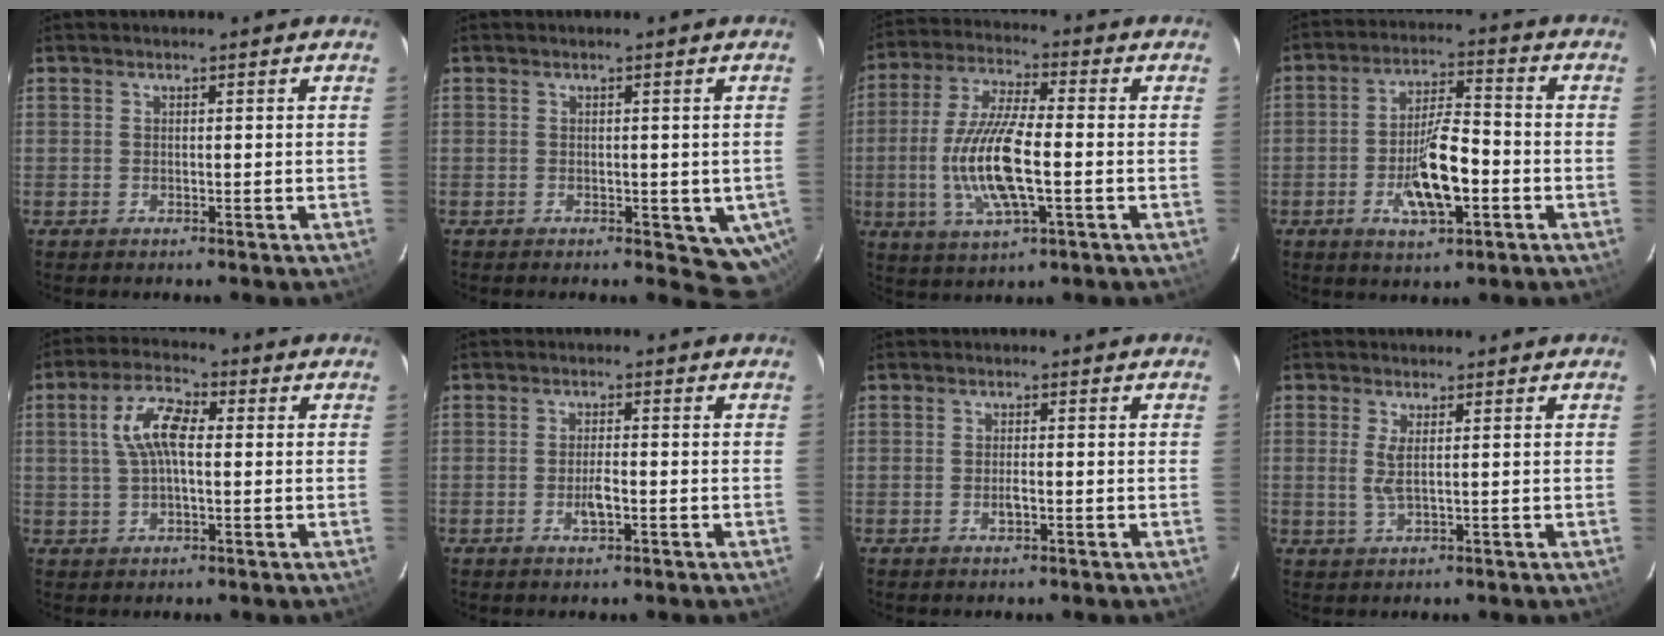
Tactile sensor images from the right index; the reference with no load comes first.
{"total": 5.6, "force": [-1.8, 3.8, 3.7], "torque": [-0.030, 0.002, -0.016]}
{"total": 14.1, "force": [-2.3, 4.0, 13.3], "torque": [-0.277, -0.005, -0.045]}
{"total": 10.7, "force": [-3.5, 3.3, 9.6], "torque": [-0.180, -0.002, -0.058]}
{"total": 7.8, "force": [1.0, 3.4, 7.0], "torque": [-0.141, 0.019, 0.019]}
{"total": 2.9, "force": [-1.1, 0.9, 2.5], "torque": [-0.047, -0.002, -0.018]}
{"total": 1.5, "force": [-0.6, 0.5, 1.3], "torque": [-0.023, -0.001, -0.010]}
{"total": 2.7, "force": [0.6, 0.4, 2.6], "torque": [-0.055, -0.006, 0.010]}